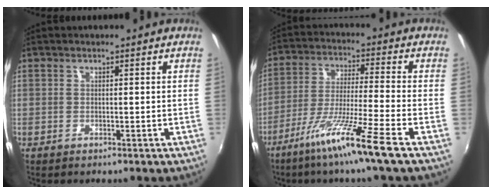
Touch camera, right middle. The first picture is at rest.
{"total": 11.8, "force": [-7.7, -1.7, 8.7], "torque": [-0.177, -0.017, -0.138]}